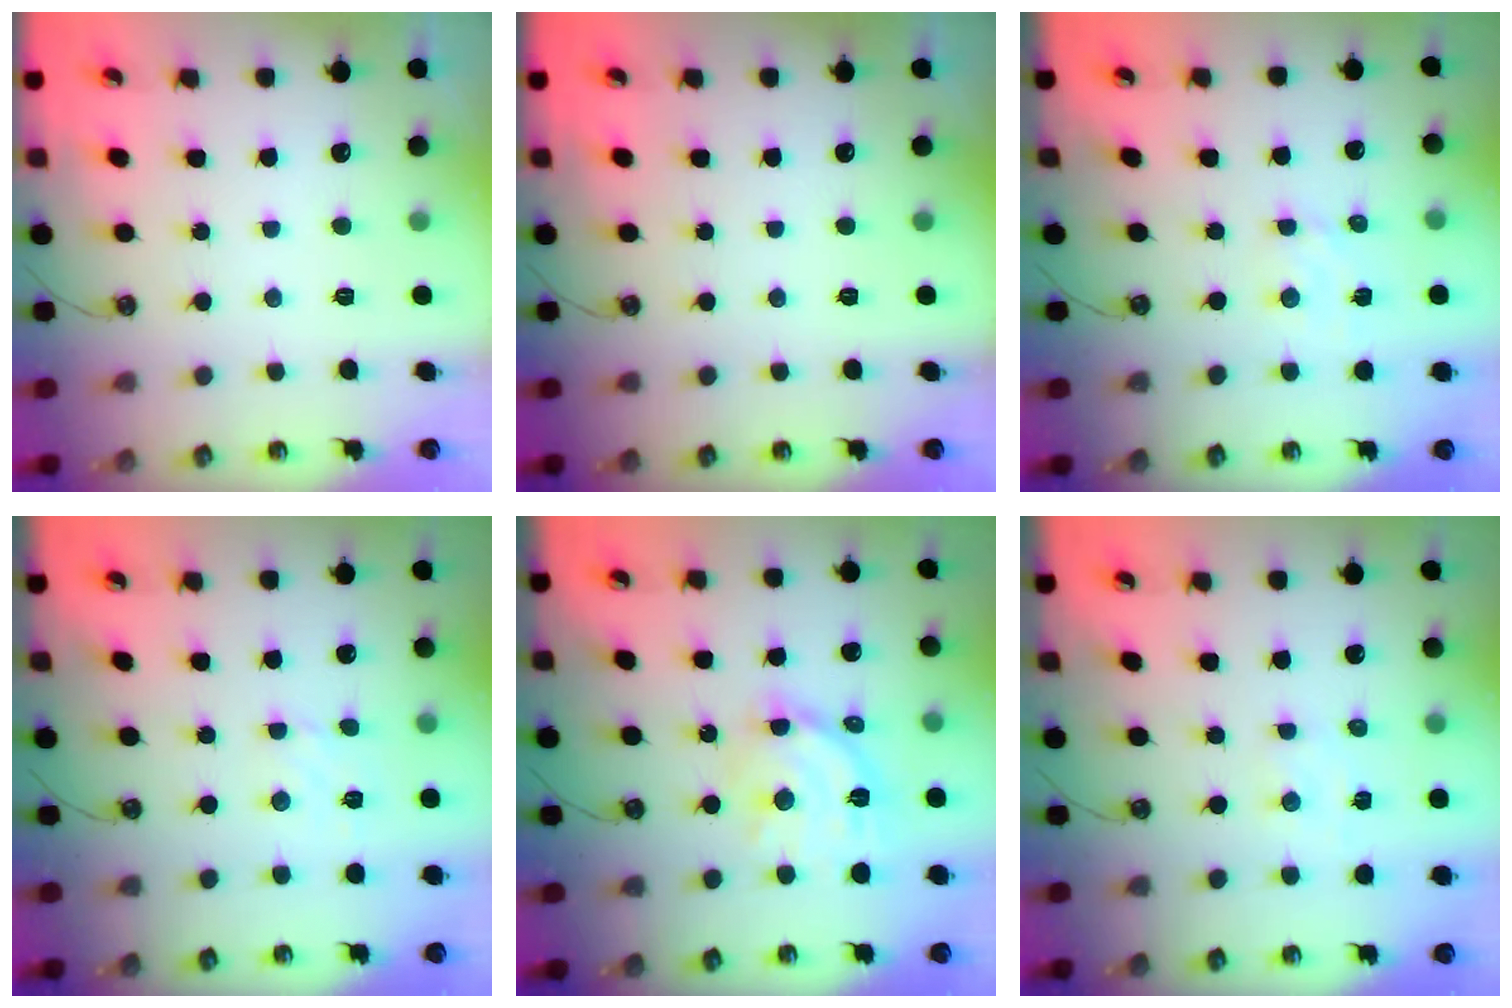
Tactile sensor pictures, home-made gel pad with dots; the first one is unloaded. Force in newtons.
{"total": 0.0}
{"total": 2.8, "press": 2.7, "slide": 0.4}
{"total": 1.4, "press": 1.2, "slide": 0.7}
{"total": 13.0, "press": 13.0, "slide": 0.9}
{"total": 2.2, "press": 2.2, "slide": 0.4}